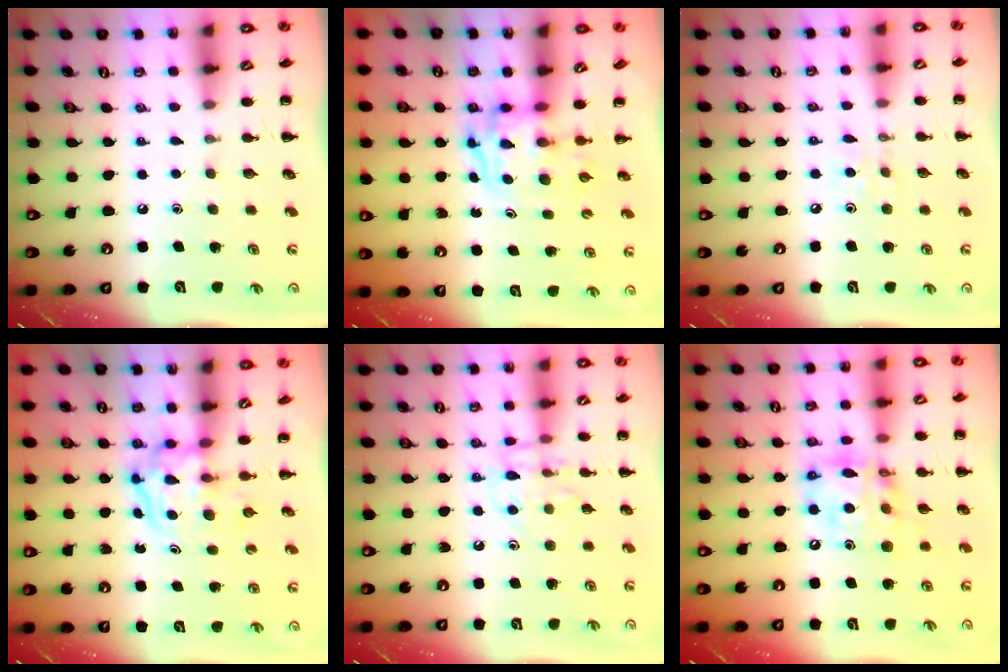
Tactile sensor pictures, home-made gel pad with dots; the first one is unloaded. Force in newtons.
{"total": 3.2, "press": 3.2, "slide": 0.6}
{"total": 4.4, "press": 4.0, "slide": 1.7}
{"total": 3.7, "press": 3.7, "slide": 0.4}
{"total": 9.5, "press": 9.5, "slide": 0.4}
{"total": 12.9, "press": 12.4, "slide": 3.5}